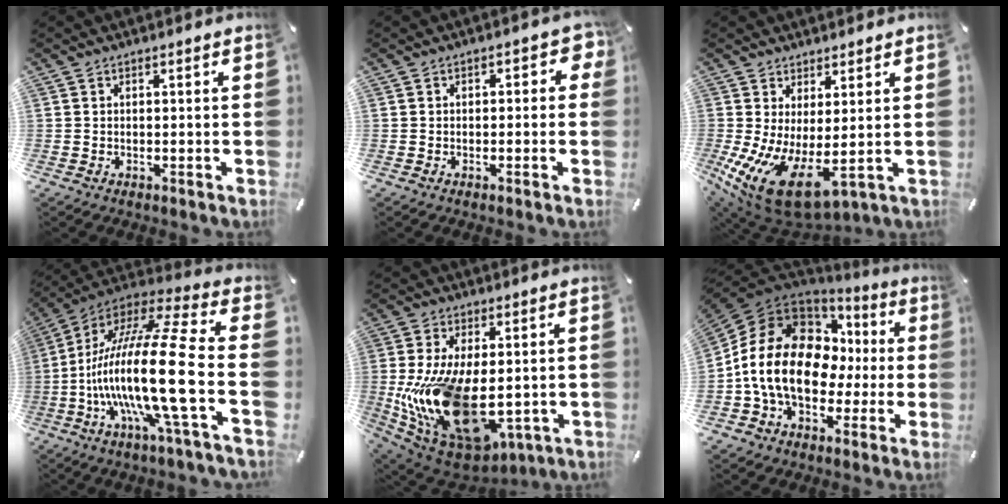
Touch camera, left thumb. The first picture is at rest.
{"total": 2.9, "force": [-0.7, 1.9, 2.1], "torque": [-0.031, 0.012, -0.017]}
{"total": 10.0, "force": [-0.6, 4.8, 8.8], "torque": [-0.181, -0.035, -0.001]}
{"total": 24.6, "force": [-4.8, 4.1, 23.8], "torque": [-0.511, -0.010, -0.093]}
{"total": 23.2, "force": [-1.6, 13.8, 18.6], "torque": [-0.376, -0.015, -0.002]}
{"total": 19.2, "force": [-1.0, 14.3, 12.8], "torque": [-0.264, 0.009, -0.014]}